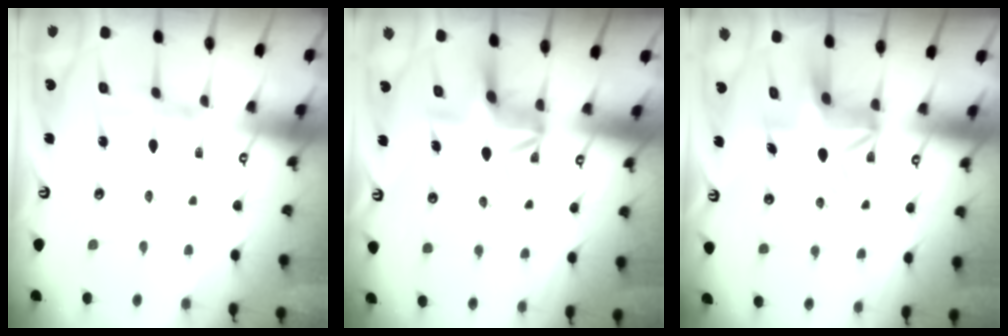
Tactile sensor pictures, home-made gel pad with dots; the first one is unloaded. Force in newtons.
{"total": 6.5, "press": 6.1, "slide": 2.4}
{"total": 5.9, "press": 5.8, "slide": 0.8}